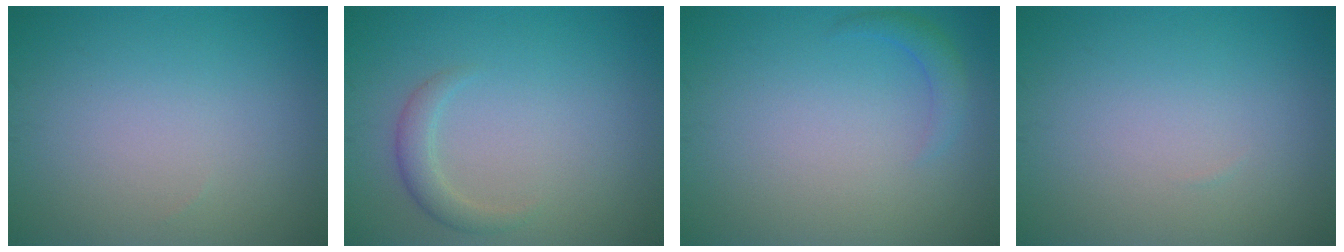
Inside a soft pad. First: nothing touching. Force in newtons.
{"total": 1.8, "press": 1.8, "slide": 0.1}
{"total": 1.4, "press": 1.4, "slide": 0.1}
{"total": 0.0}